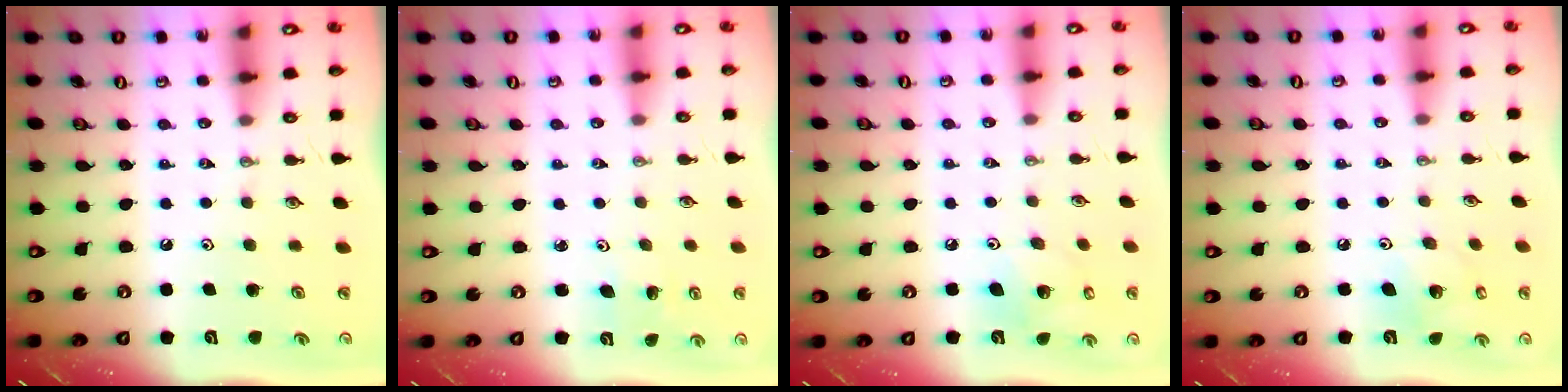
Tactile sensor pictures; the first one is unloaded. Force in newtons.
{"total": 2.5, "press": 2.5, "slide": 0.2}
{"total": 8.7, "press": 8.5, "slide": 1.9}
{"total": 6.9, "press": 6.8, "slide": 0.9}